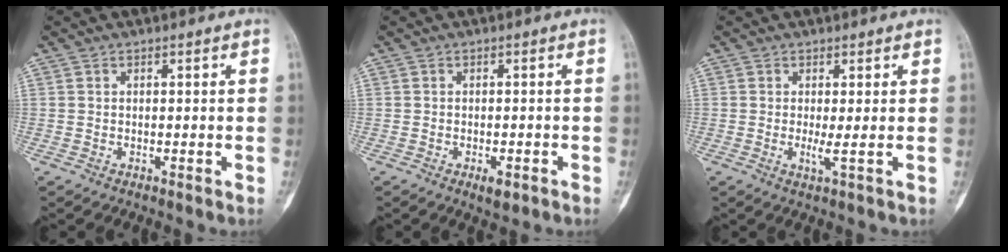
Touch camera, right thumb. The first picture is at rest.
{"total": 2.6, "force": [-1.4, 1.1, 2.0], "torque": [-0.030, 0.002, -0.018]}
{"total": 2.0, "force": [0.1, -0.1, 1.9], "torque": [-0.044, -0.007, -0.001]}